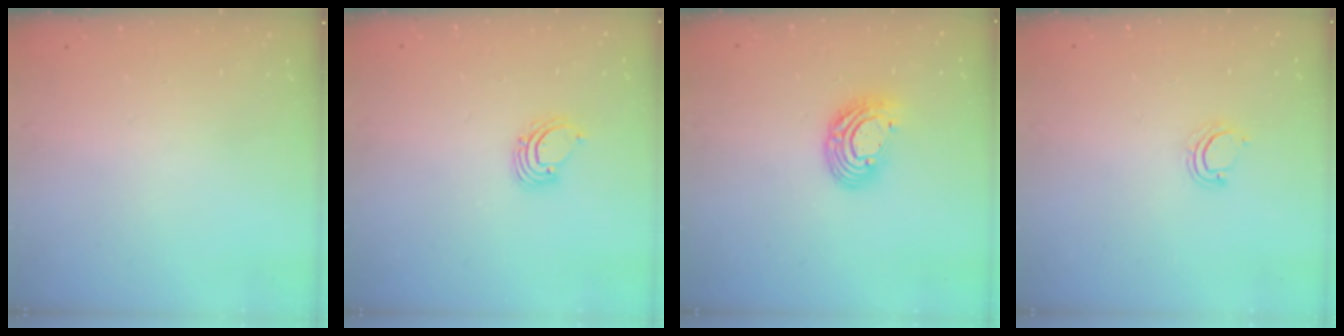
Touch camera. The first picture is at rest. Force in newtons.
{"total": 2.6, "press": 2.6, "slide": 0.2}
{"total": 9.9, "press": 9.9, "slide": 0.8}
{"total": 2.2, "press": 2.2, "slide": 0.1}